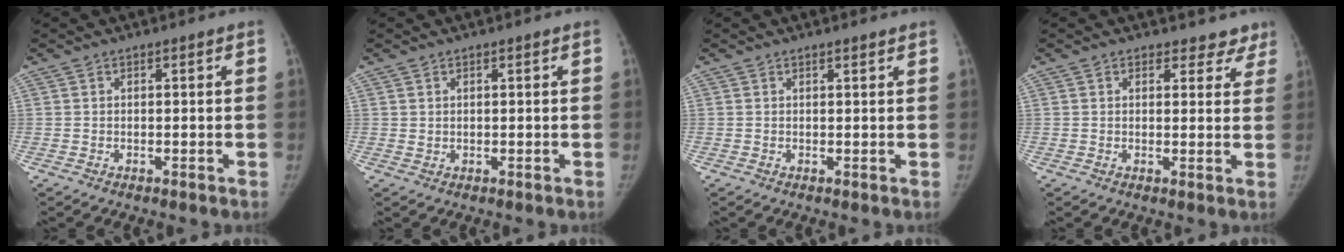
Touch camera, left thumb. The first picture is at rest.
{"total": 0.7, "force": [0.5, 0.5, 0.2], "torque": [0.002, -0.005, 0.010]}
{"total": 1.0, "force": [0.9, 0.1, 0.5], "torque": [-0.007, -0.004, 0.015]}
{"total": 5.5, "force": [4.6, 3.0, 0.7], "torque": [0.036, -0.017, 0.042]}